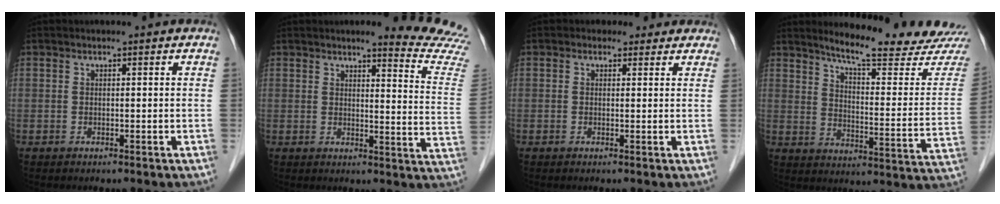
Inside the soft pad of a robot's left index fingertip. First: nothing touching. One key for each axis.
{"total": 11.9, "fx": 11.6, "fy": -1.0, "fz": 2.6, "tx": -0.017, "ty": -0.104, "tz": 0.104}
{"total": 2.6, "fx": 1.7, "fy": 2.0, "fz": 0.1, "tx": 0.006, "ty": 0.008, "tz": 0.013}
{"total": 19.9, "fx": 18.3, "fy": 0.2, "fz": 7.8, "tx": -0.112, "ty": -0.095, "tz": 0.229}